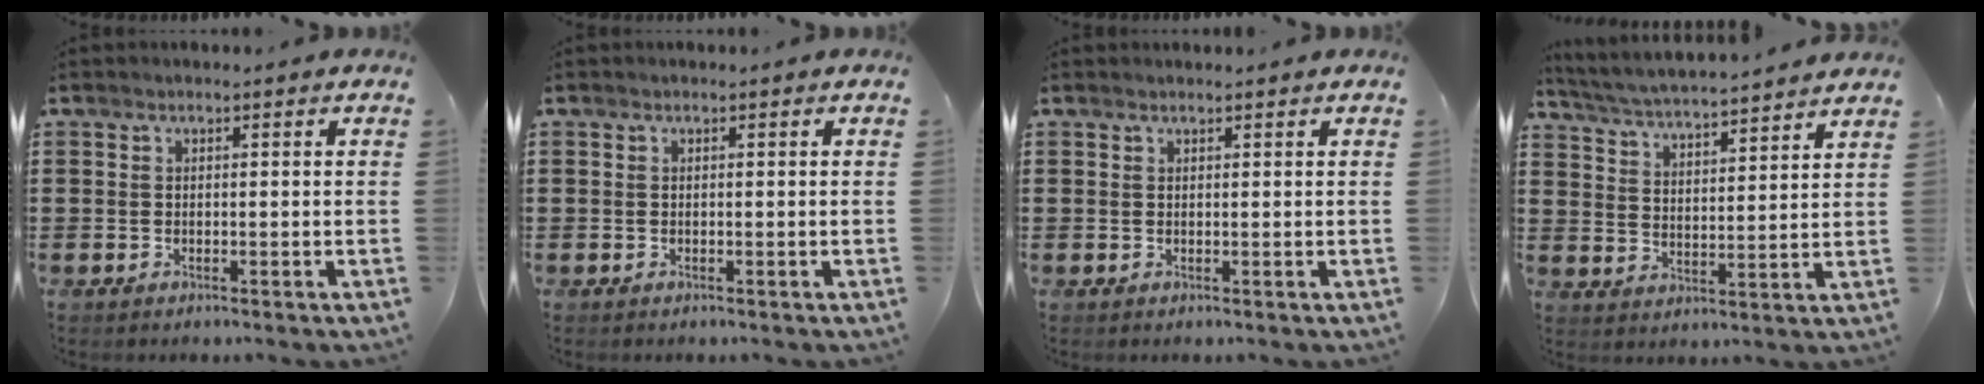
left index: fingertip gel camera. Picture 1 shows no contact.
{"total": 0.0}
{"total": 0.6, "force": [0.6, -0.1, 0.3], "torque": [-0.007, -0.002, 0.012]}
{"total": 4.3, "force": [4.1, -0.7, 0.9], "torque": [-0.040, -0.034, 0.066]}